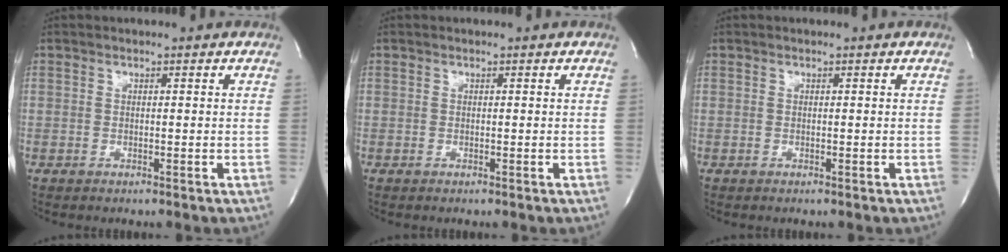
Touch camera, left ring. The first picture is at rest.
{"total": 0.0}
{"total": 0.0}